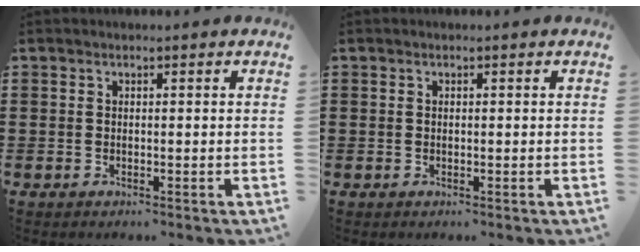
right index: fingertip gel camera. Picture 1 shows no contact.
{"total": 0.0}